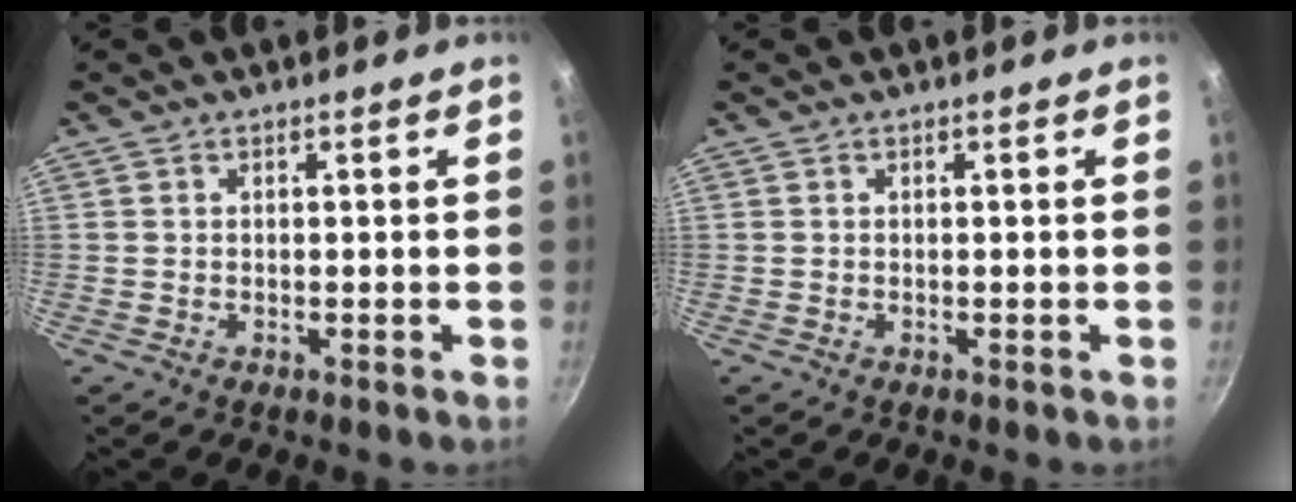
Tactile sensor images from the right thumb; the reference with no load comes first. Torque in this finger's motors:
{"motor_torque": [0.00, 0.00, 0.00, 0.00, 0.00]}